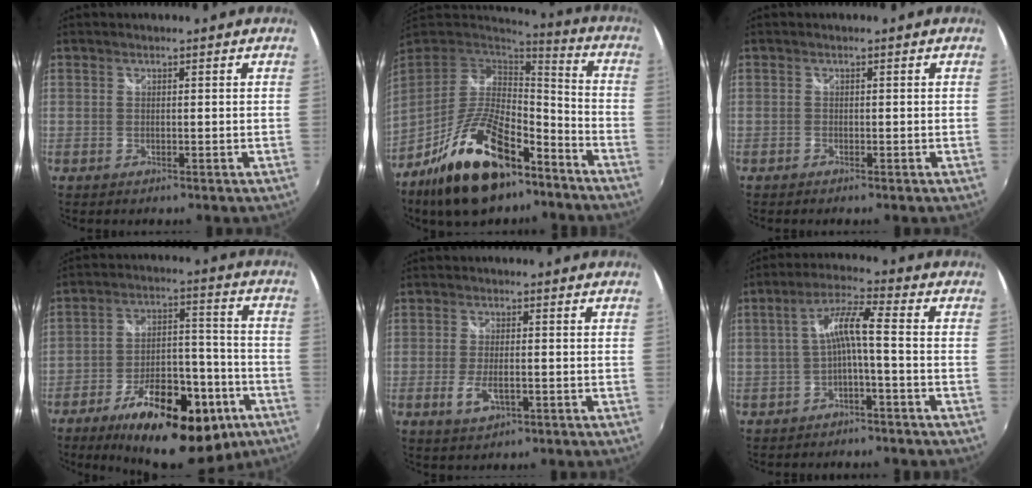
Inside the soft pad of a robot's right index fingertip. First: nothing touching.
{"total": 21.9, "force": [-13.4, 9.3, 14.6], "torque": [-0.276, -0.007, -0.219]}
{"total": 0.7, "force": [-0.6, 0.3, 0.2], "torque": [-0.006, -0.002, -0.013]}
{"total": 23.6, "force": [-13.7, 10.6, 15.9], "torque": [-0.253, 0.010, -0.187]}
{"total": 4.7, "force": [-1.7, 2.0, 3.8], "torque": [-0.083, -0.009, -0.028]}
{"total": 6.2, "force": [-1.9, 0.3, 5.9], "torque": [-0.129, 0.015, -0.030]}